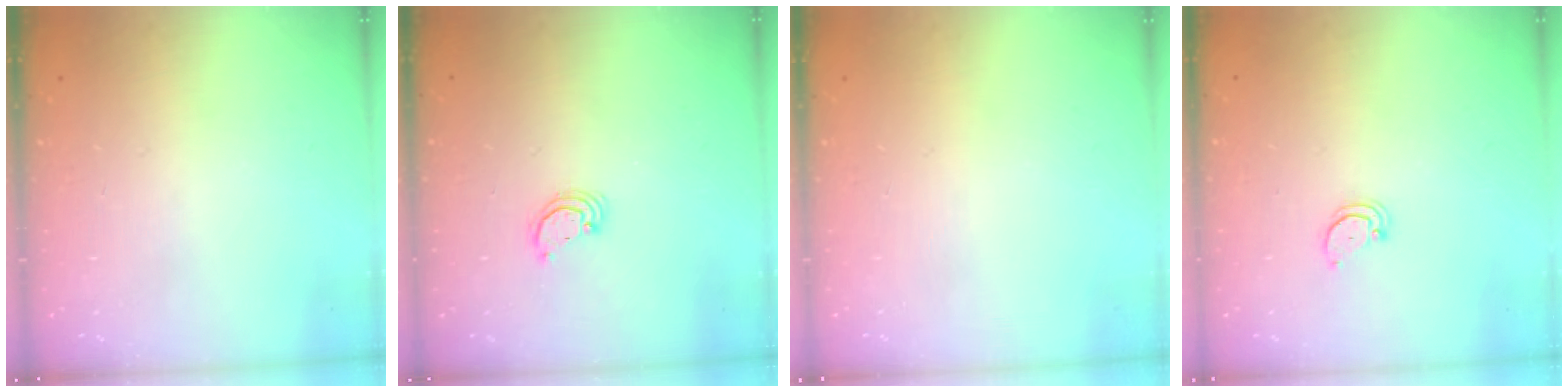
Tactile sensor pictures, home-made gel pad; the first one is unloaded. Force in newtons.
{"total": 2.8, "press": 2.8, "slide": 0.2}
{"total": 0.0}
{"total": 2.5, "press": 2.5, "slide": 0.3}